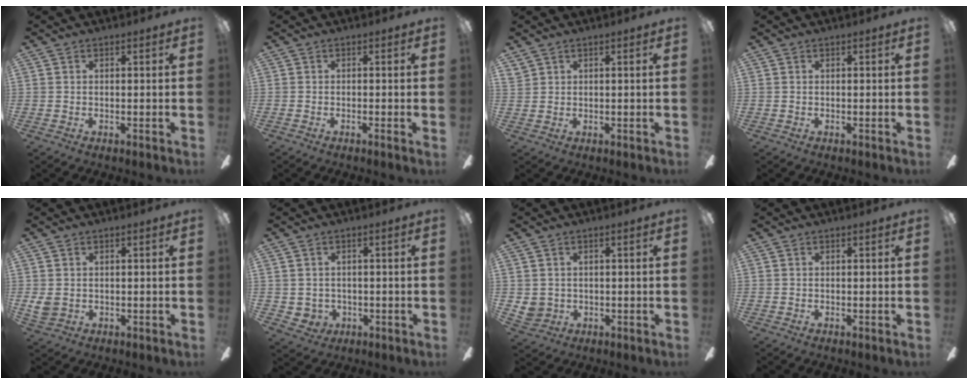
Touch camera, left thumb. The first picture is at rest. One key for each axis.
{"total": 1.4, "fx": -0.4, "fy": -0.2, "fz": 1.3, "tx": -0.020, "ty": -0.003, "tz": -0.008}
{"total": 1.1, "fx": 1.0, "fy": 0.4, "fz": 0.4, "tx": -0.010, "ty": -0.002, "tz": 0.020}
{"total": 0.0}
{"total": 3.3, "fx": 0.5, "fy": 2.3, "fz": 2.2, "tx": -0.050, "ty": 0.002, "tz": 0.010}
{"total": 3.0, "fx": 0.5, "fy": 2.7, "fz": 1.1, "tx": -0.035, "ty": 0.000, "tz": 0.007}
{"total": 3.3, "fx": 1.0, "fy": 3.0, "fz": 1.0, "tx": -0.032, "ty": 0.001, "tz": 0.020}
{"total": 0.0}